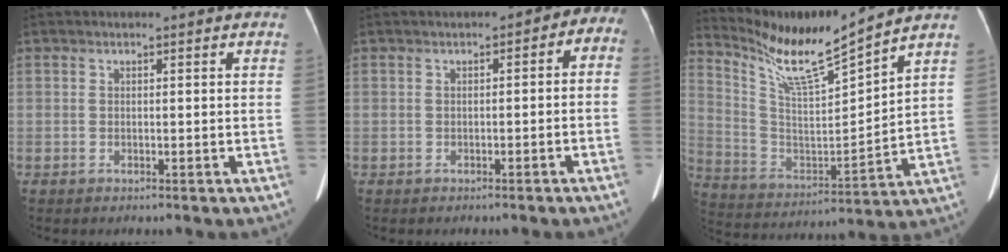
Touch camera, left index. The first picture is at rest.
{"total": 4.1, "force": [-0.8, 3.3, 2.4], "torque": [-0.011, 0.031, -0.012]}
{"total": 13.3, "force": [11.9, -0.9, 5.8], "torque": [-0.131, -0.009, 0.226]}